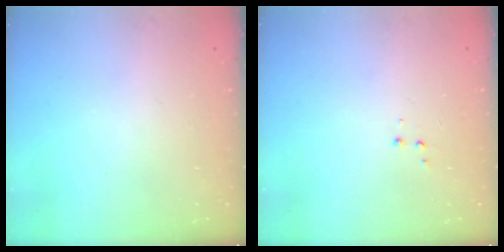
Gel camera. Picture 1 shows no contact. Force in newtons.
{"total": 3.4, "press": 3.3, "slide": 0.6}